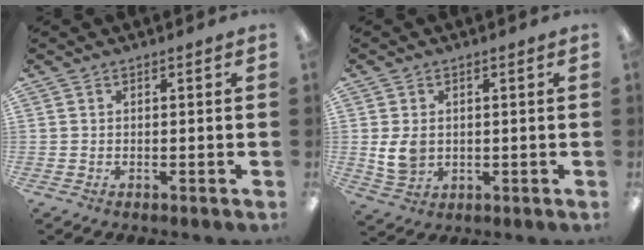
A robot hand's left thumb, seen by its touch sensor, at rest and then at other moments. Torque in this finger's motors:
{"motor_torque": [0.09, 0.69, 0.94, -0.04, 0.02]}